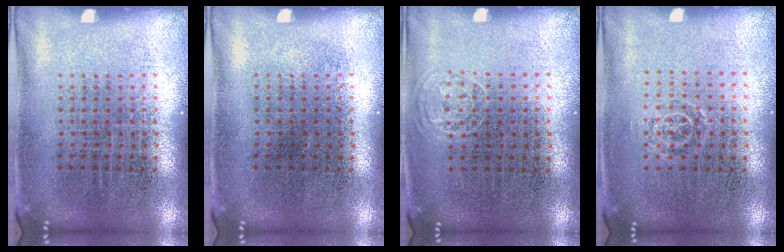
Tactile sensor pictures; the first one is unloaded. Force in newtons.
{"total": 0.0}
{"total": 0.6, "press": 0.6, "slide": 0.3}
{"total": 0.7, "press": 0.6, "slide": 0.5}